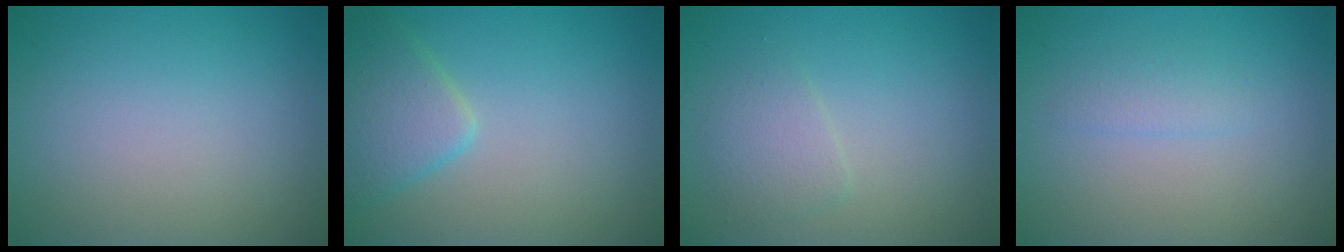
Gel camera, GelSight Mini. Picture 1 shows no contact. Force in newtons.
{"total": 3.6, "press": 3.6, "slide": 0.3}
{"total": 1.9, "press": 1.9, "slide": 0.0}
{"total": 1.2, "press": 1.2, "slide": 0.1}